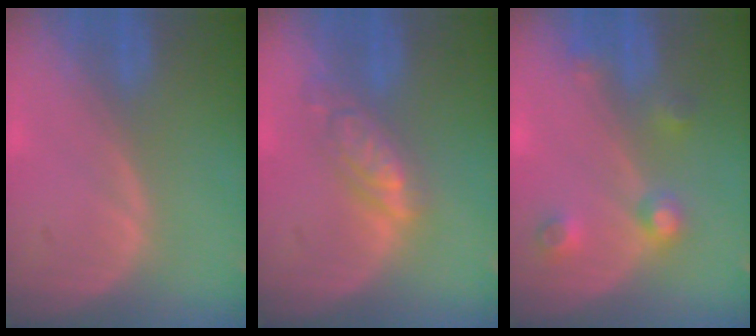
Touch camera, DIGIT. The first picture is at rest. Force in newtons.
{"total": 5.8, "press": 5.1, "slide": 2.8}
{"total": 4.6, "press": 4.1, "slide": 2.1}